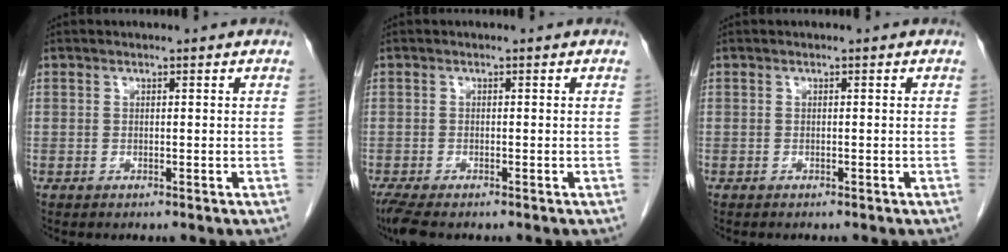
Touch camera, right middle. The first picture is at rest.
{"total": 3.8, "force": [-3.0, 0.8, 2.2], "torque": [-0.048, -0.013, -0.050]}
{"total": 0.7, "force": [-0.7, 0.1, 0.3], "torque": [-0.009, -0.002, -0.009]}